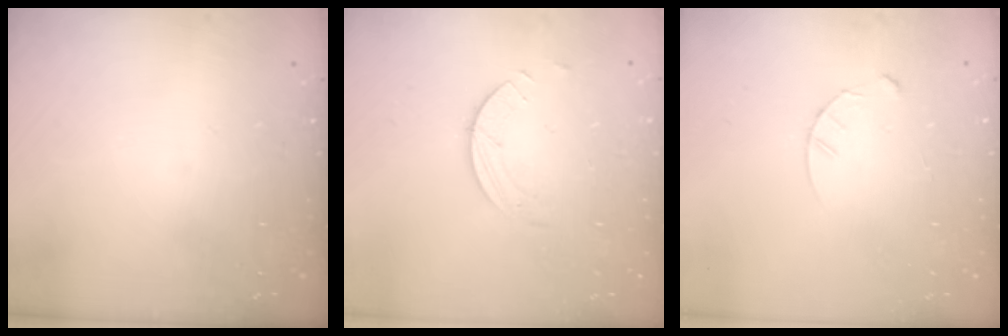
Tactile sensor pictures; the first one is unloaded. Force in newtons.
{"total": 1.5, "press": 1.5, "slide": 0.1}
{"total": 3.4, "press": 3.4, "slide": 0.3}